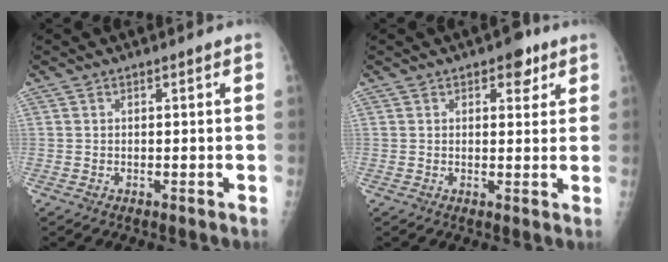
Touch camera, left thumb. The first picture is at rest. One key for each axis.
{"total": 3.9, "fx": 2.2, "fy": 2.3, "fz": 2.2, "tx": -0.005, "ty": -0.008, "tz": 0.023}